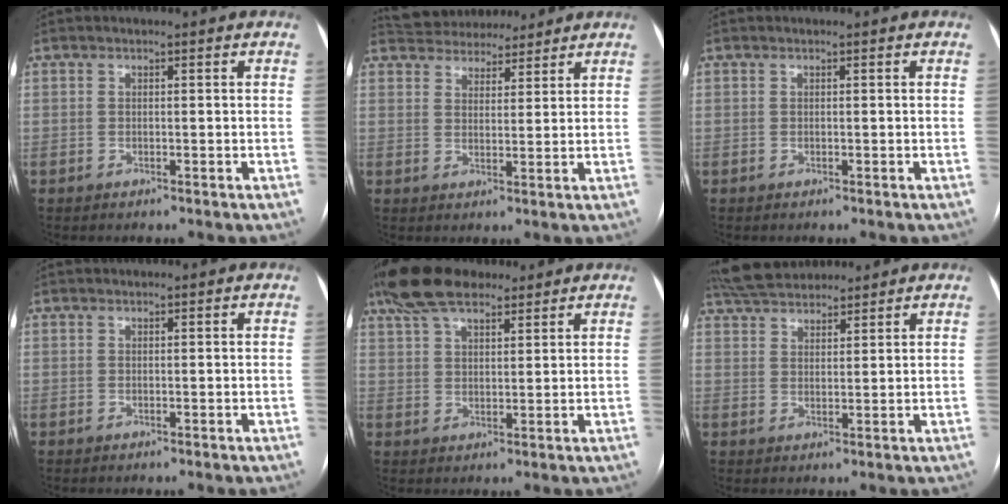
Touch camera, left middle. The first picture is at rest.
{"total": 10.5, "force": [9.5, 3.7, 2.5], "torque": [-0.037, 0.024, 0.144]}
{"total": 0.0}
{"total": 0.0}
{"total": 10.4, "force": [8.0, 3.8, 5.5], "torque": [-0.108, 0.038, 0.146]}
{"total": 8.0, "force": [7.4, 1.9, 2.2], "torque": [-0.047, 0.033, 0.133]}